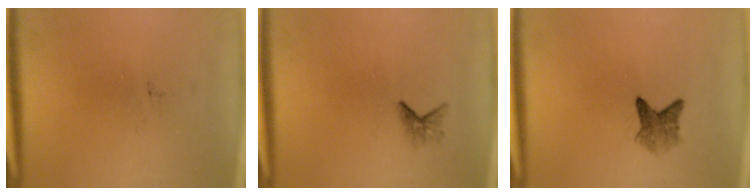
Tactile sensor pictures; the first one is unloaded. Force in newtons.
{"total": 1.2}
{"total": 2.7}